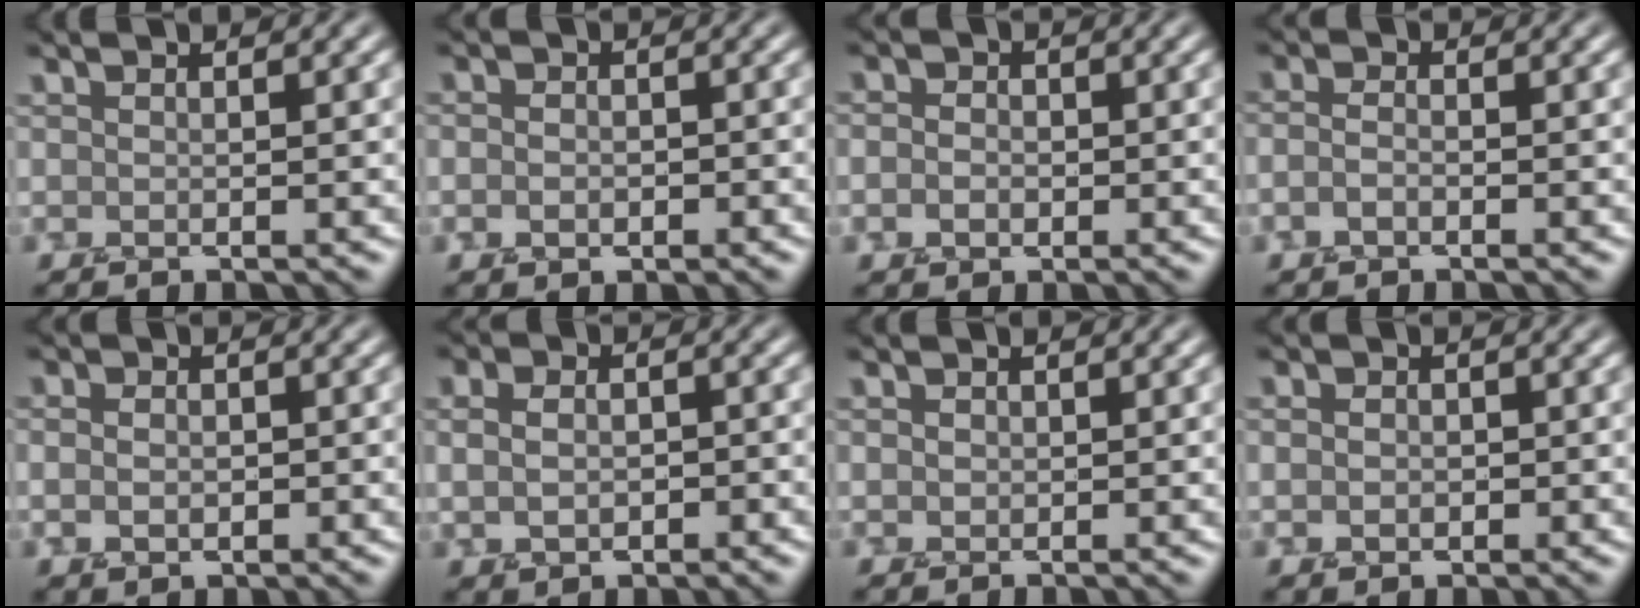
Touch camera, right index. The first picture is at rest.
{"total": 1.9, "force": [-0.3, 1.5, 1.1], "torque": [-0.004, 0.001, -0.008]}
{"total": 1.9, "force": [-0.1, 1.6, 1.0], "torque": [-0.009, 0.003, -0.011]}
{"total": 1.3, "force": [-0.6, 0.7, 1.0], "torque": [-0.018, 0.006, -0.015]}
{"total": 2.4, "force": [-0.1, 1.8, 1.5], "torque": [-0.017, 0.003, -0.002]}
{"total": 4.2, "force": [0.3, 3.1, 2.8], "torque": [-0.030, 0.015, -0.004]}
{"total": 0.9, "force": [0.2, 0.8, 0.3], "torque": [-0.004, 0.004, 0.005]}
{"total": 1.8, "force": [0.0, 1.5, 0.9], "torque": [-0.005, 0.004, -0.003]}